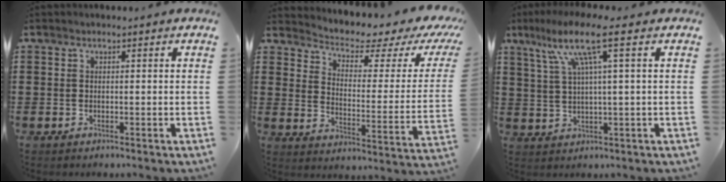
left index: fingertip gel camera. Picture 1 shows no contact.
{"total": 2.9, "force": [2.2, 1.0, 1.6], "torque": [-0.042, -0.025, 0.026]}
{"total": 10.1, "force": [4.1, 0.5, 9.2], "torque": [-0.193, 0.000, 0.065]}